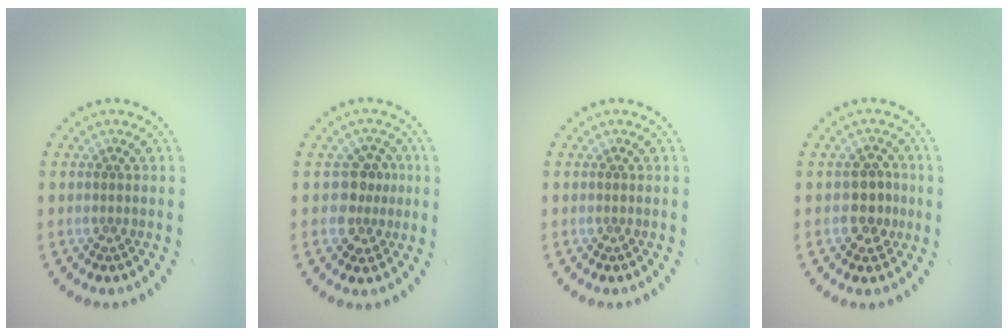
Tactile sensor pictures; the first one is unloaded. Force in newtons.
{"total": 2.7, "press": 2.5, "slide": 1.1}
{"total": 0.0}
{"total": 2.5, "press": 2.4, "slide": 0.7}